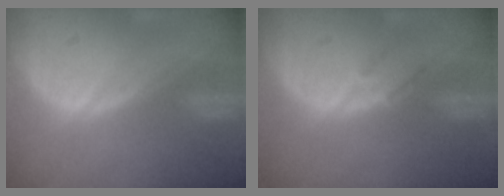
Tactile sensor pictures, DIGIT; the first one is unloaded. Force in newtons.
{"total": 1.5, "press": 1.3, "slide": 0.7}